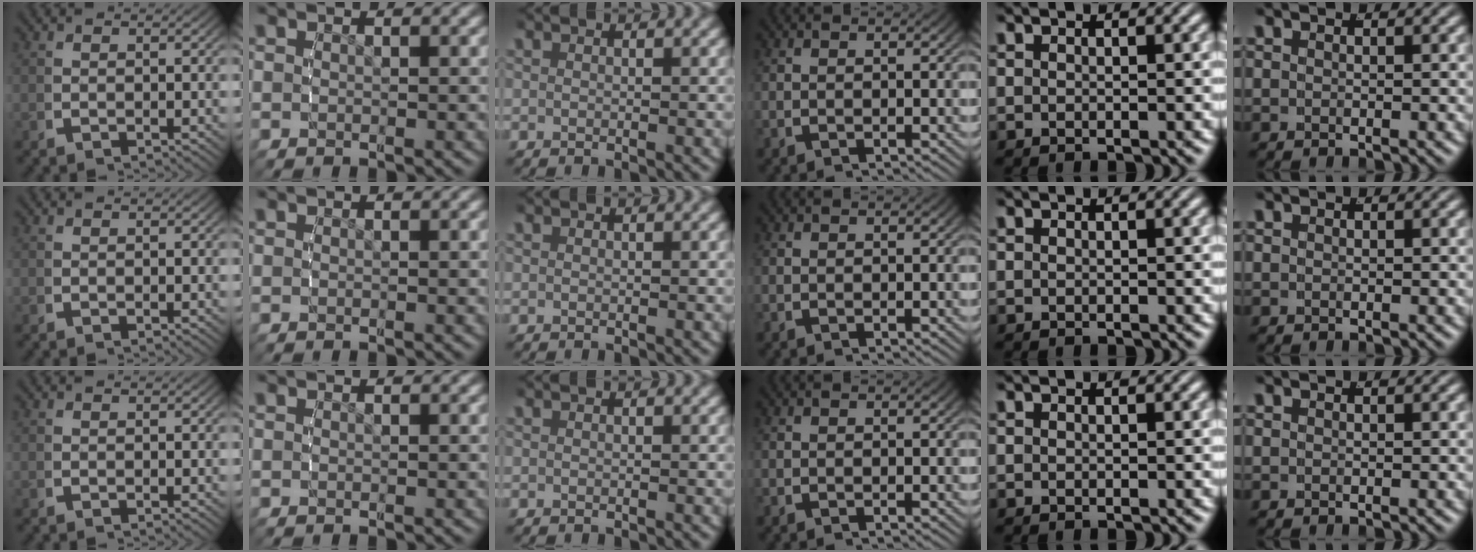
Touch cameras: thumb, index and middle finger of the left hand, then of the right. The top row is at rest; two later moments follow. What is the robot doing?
{"motion": "reach", "object": "paper"}